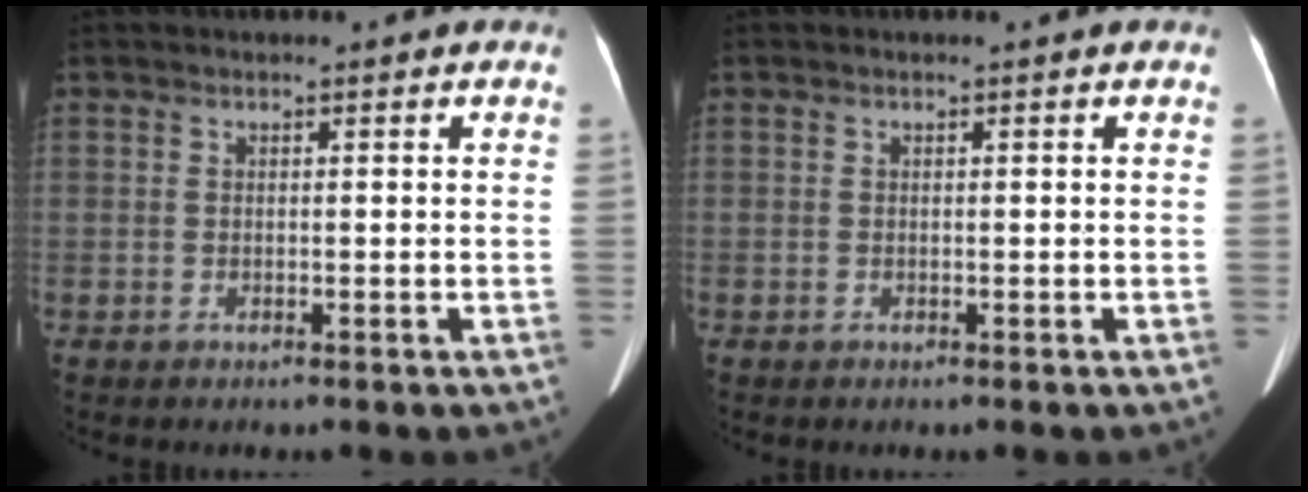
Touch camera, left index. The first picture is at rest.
{"total": 0.5, "force": [-0.4, 0.3, -0.2], "torque": [0.007, 0.004, -0.006]}